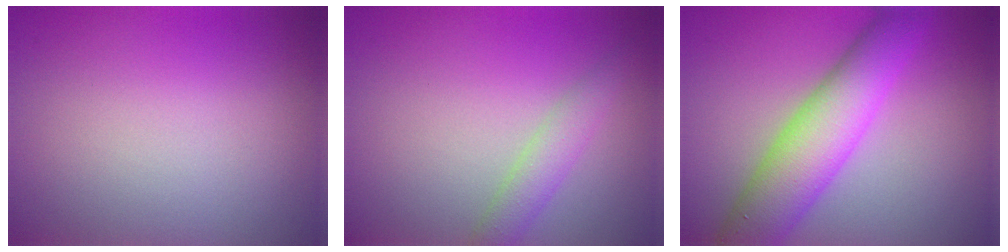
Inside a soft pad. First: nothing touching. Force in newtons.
{"total": 2.3, "press": 2.3, "slide": 0.0}
{"total": 7.5, "press": 7.5, "slide": 0.2}